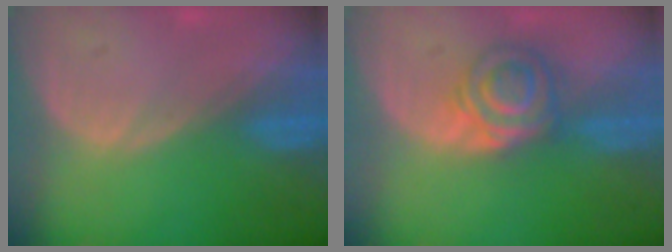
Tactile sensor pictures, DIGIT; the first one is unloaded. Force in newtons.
{"total": 6.0, "press": 5.5, "slide": 2.2}